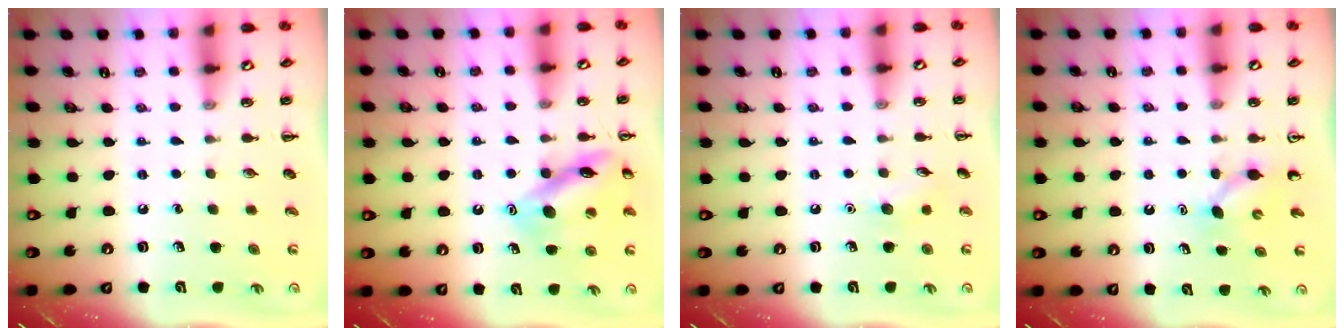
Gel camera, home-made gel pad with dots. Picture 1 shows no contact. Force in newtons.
{"total": 14.5, "press": 14.5, "slide": 1.2}
{"total": 6.0, "press": 5.8, "slide": 1.6}
{"total": 2.9, "press": 2.7, "slide": 1.1}